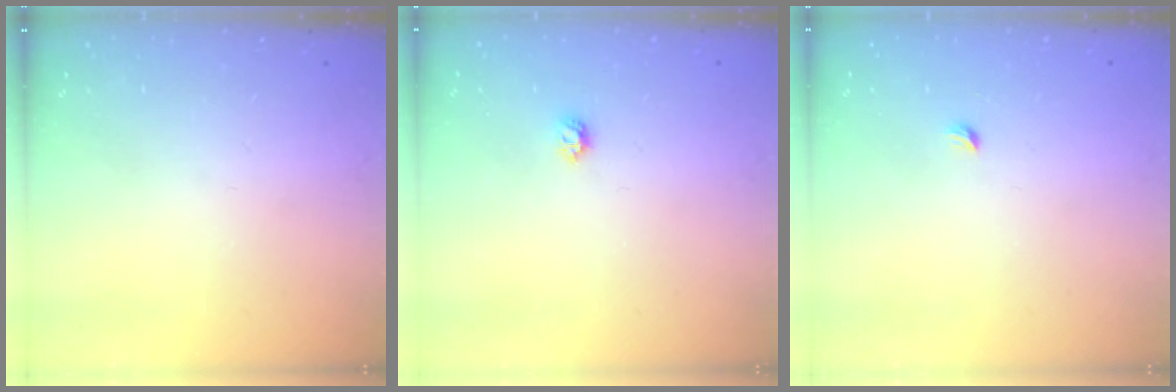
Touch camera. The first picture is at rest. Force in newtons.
{"total": 3.9, "press": 3.9, "slide": 0.6}
{"total": 2.7, "press": 2.6, "slide": 0.6}